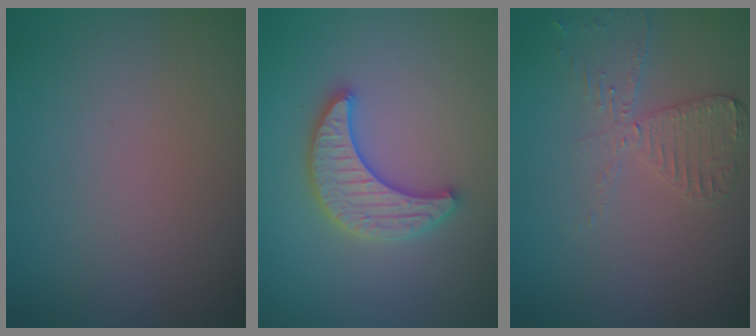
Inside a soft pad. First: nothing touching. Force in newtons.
{"total": 4.4, "press": 4.3, "slide": 0.8}
{"total": 2.9, "press": 2.8, "slide": 0.6}